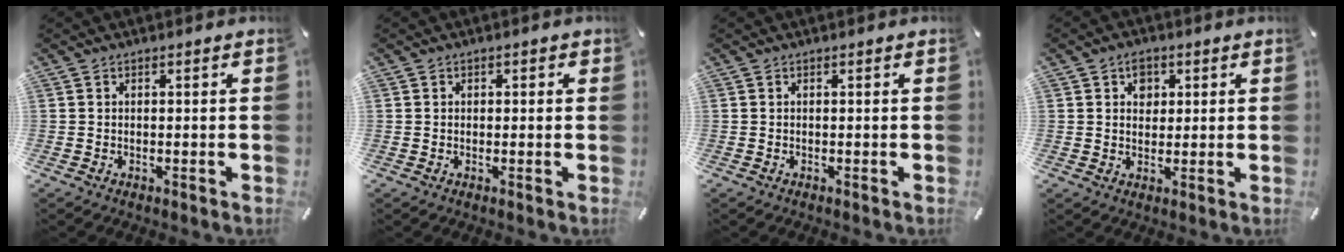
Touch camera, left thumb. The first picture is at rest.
{"total": 1.1, "force": [0.0, 1.1, 0.2], "torque": [0.004, 0.003, -0.005]}
{"total": 0.0}
{"total": 4.3, "force": [1.6, 3.5, 1.8], "torque": [-0.019, -0.001, 0.023]}